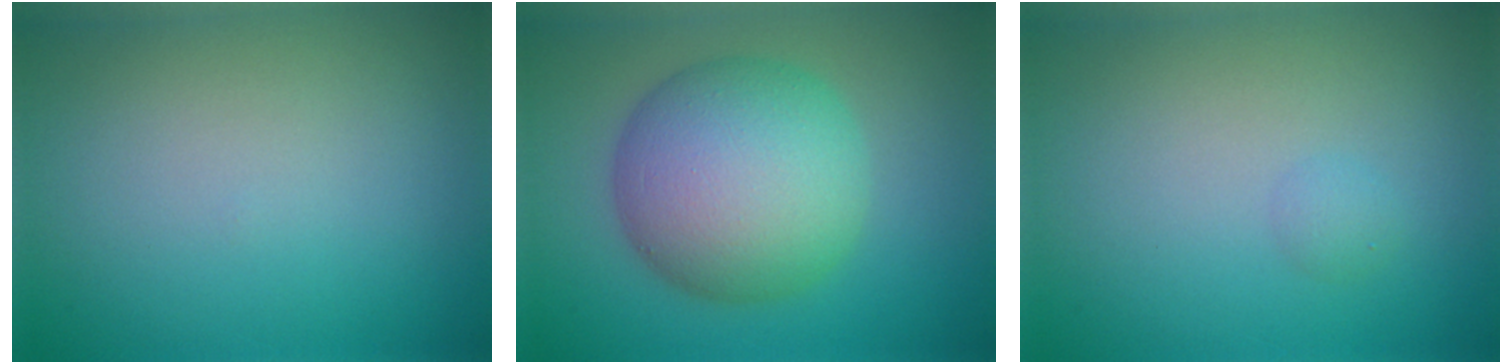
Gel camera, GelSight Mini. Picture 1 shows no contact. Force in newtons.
{"total": 10.0, "press": 10.0, "slide": 0.1}
{"total": 0.9, "press": 0.9, "slide": 0.0}